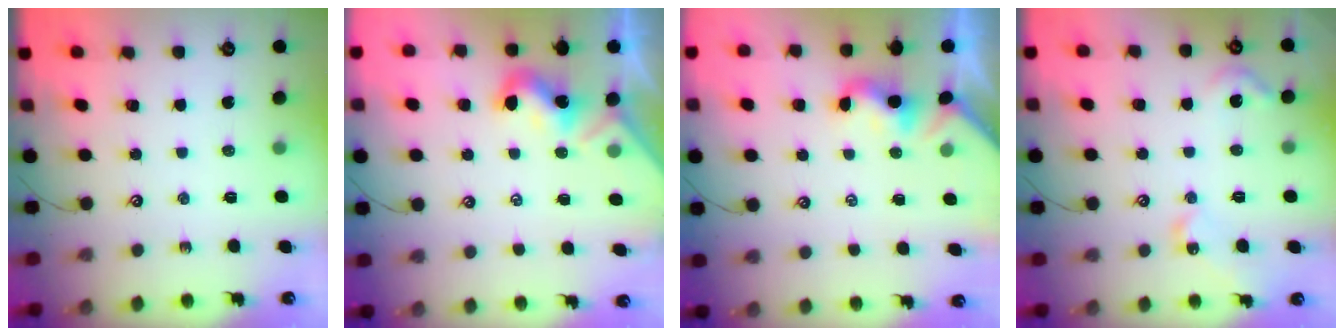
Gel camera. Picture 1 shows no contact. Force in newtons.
{"total": 1.9, "press": 1.9, "slide": 0.4}
{"total": 1.8, "press": 1.8, "slide": 0.5}
{"total": 7.6, "press": 7.5, "slide": 0.7}